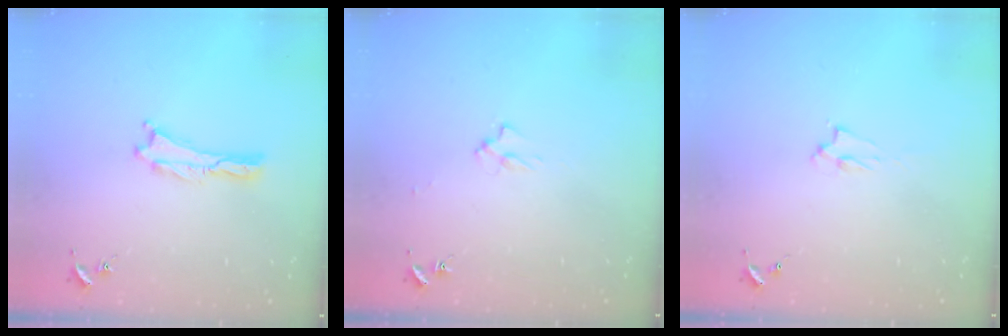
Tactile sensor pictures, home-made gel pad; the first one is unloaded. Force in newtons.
{"total": 2.0, "press": 2.0, "slide": 0.3}
{"total": 1.4, "press": 1.3, "slide": 0.3}